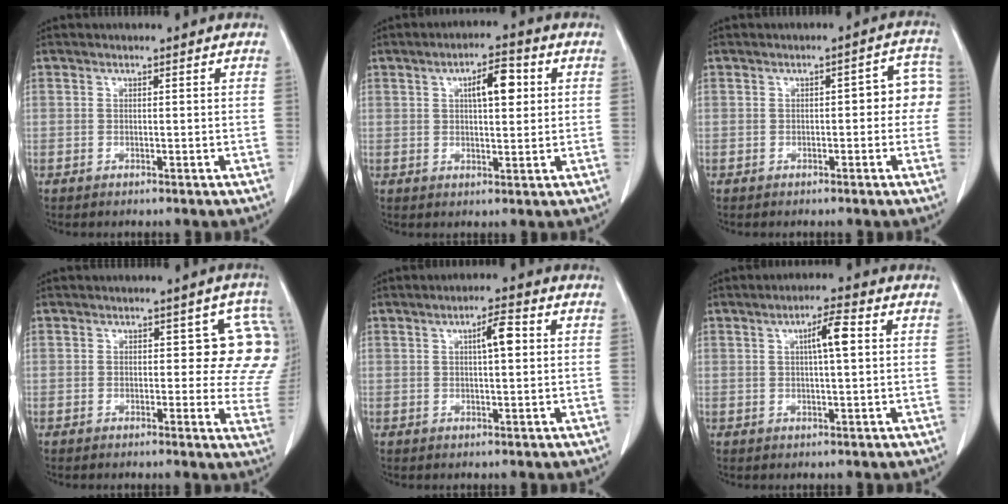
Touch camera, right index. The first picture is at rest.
{"total": 6.0, "force": [1.8, 1.9, 5.4], "torque": [-0.087, 0.011, 0.029]}
{"total": 5.3, "force": [-0.1, 2.3, 4.8], "torque": [-0.046, 0.032, -0.004]}
{"total": 8.1, "force": [2.1, 4.0, 6.7], "torque": [-0.051, 0.009, 0.013]}
{"total": 3.9, "force": [0.9, 0.7, 3.7], "torque": [-0.062, 0.007, 0.013]}
{"total": 4.7, "force": [1.1, 0.4, 4.5], "torque": [-0.078, 0.006, 0.017]}